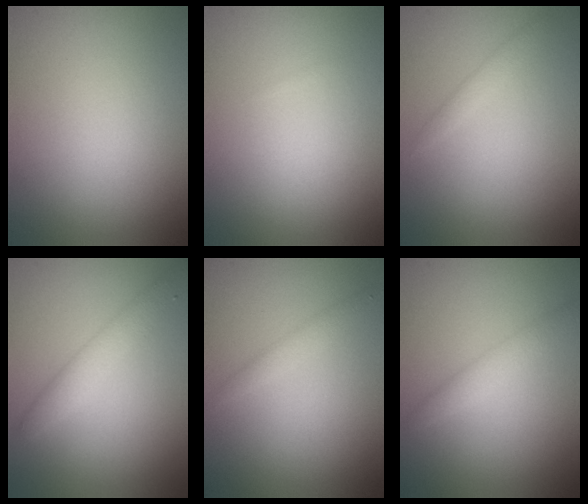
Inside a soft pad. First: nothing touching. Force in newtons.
{"total": 0.0}
{"total": 1.0, "press": 1.0, "slide": 0.1}
{"total": 2.8, "press": 2.8, "slide": 0.1}
{"total": 1.5, "press": 1.5, "slide": 0.1}
{"total": 2.0, "press": 2.0, "slide": 0.0}